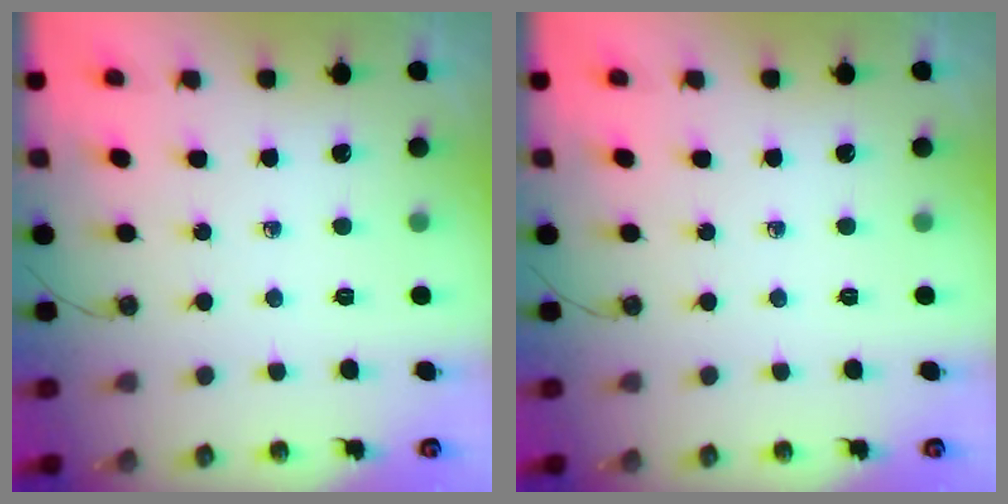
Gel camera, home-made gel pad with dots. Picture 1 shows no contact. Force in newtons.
{"total": 0.0}